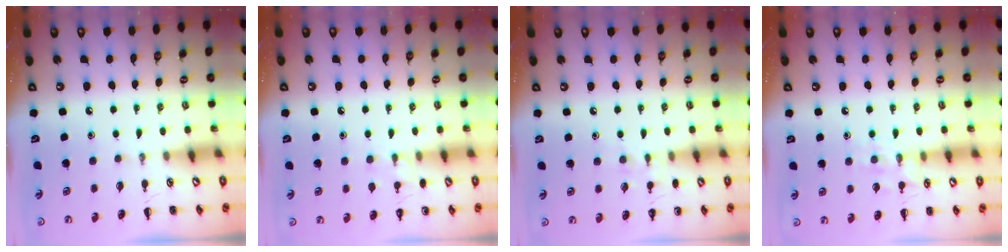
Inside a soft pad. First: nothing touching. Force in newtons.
{"total": 7.5, "press": 7.2, "slide": 2.0}
{"total": 6.2, "press": 5.9, "slide": 2.0}
{"total": 8.6, "press": 8.6, "slide": 0.8}